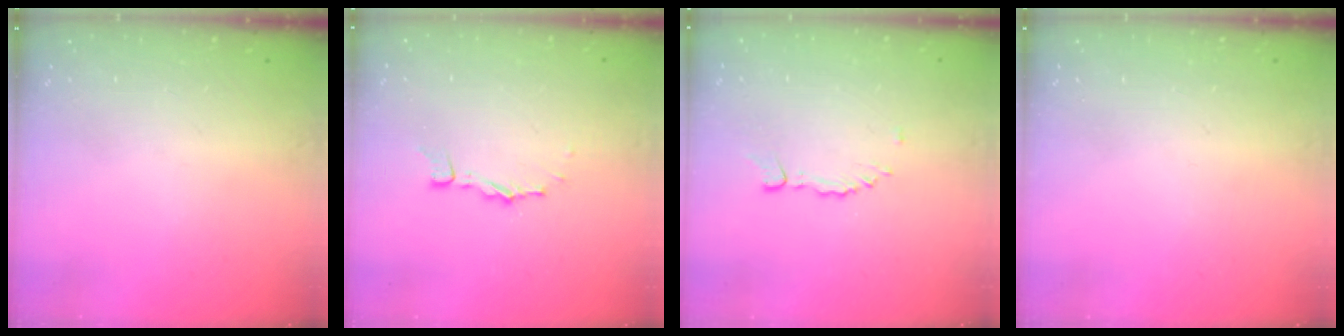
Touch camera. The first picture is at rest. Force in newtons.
{"total": 3.4, "press": 3.4, "slide": 0.2}
{"total": 3.1, "press": 3.1, "slide": 0.5}
{"total": 0.0}